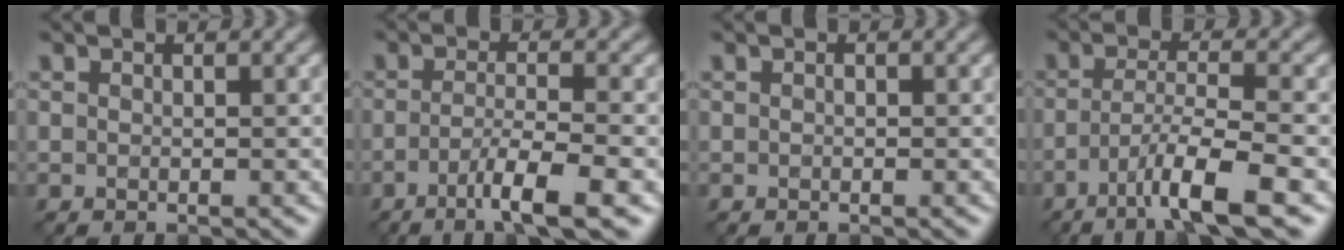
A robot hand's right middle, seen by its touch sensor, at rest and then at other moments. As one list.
[{"total": 5.4, "force": [-2.4, 1.0, 4.7], "torque": [-0.075, 0.000, -0.046]}, {"total": 0.0}, {"total": 6.4, "force": [-3.5, 0.9, 5.2], "torque": [-0.083, 0.009, -0.064]}]